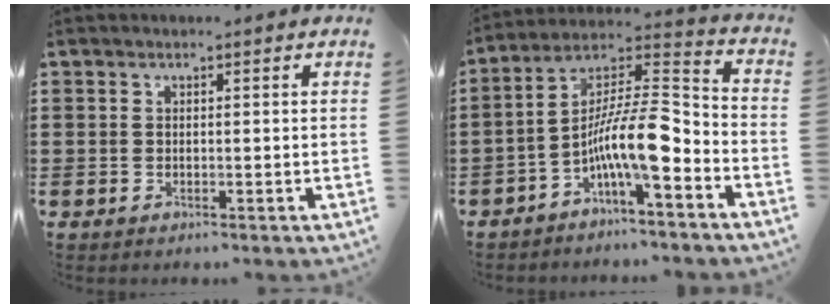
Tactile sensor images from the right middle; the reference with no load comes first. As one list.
[{"total": 11.1, "force": [-4.6, 2.2, 9.8], "torque": [-0.206, -0.010, -0.096]}]